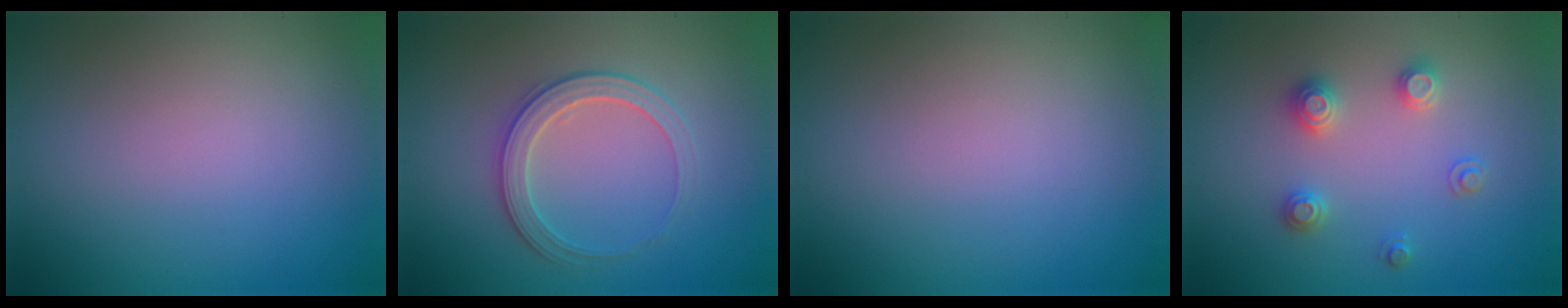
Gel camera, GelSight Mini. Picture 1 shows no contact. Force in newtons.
{"total": 2.9, "press": 2.9, "slide": 0.3}
{"total": 0.0}
{"total": 2.5, "press": 2.5, "slide": 0.3}